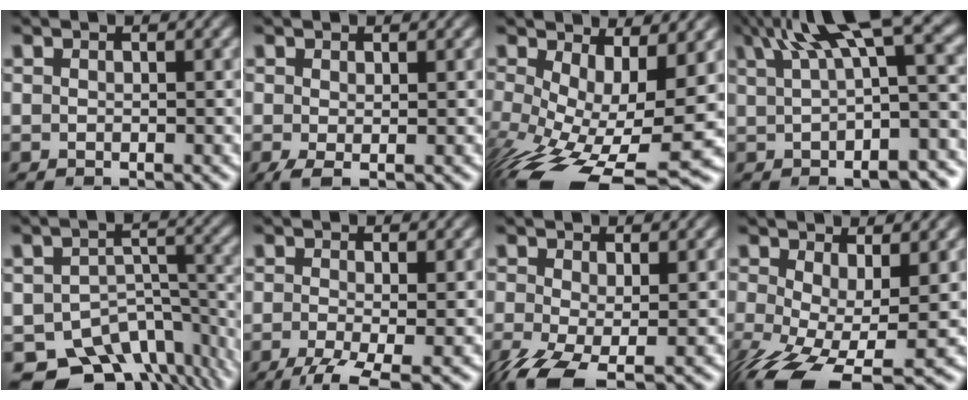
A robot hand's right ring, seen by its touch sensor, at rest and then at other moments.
{"total": 1.1, "force": [-0.4, 0.0, 1.0], "torque": [-0.020, -0.015, 0.000]}
{"total": 10.7, "force": [-4.3, 5.2, 8.3], "torque": [-0.160, -0.072, -0.027]}
{"total": 7.8, "force": [1.7, 2.2, 7.3], "torque": [-0.087, 0.019, 0.028]}
{"total": 13.5, "force": [-9.4, 7.8, 5.8], "torque": [-0.071, -0.035, -0.137]}
{"total": 4.5, "force": [-3.0, 1.7, 3.0], "torque": [-0.057, -0.025, -0.038]}
{"total": 4.2, "force": [-2.5, 1.8, 2.9], "torque": [-0.077, -0.042, -0.021]}
{"total": 6.7, "force": [-4.0, 3.0, 4.4], "torque": [-0.104, -0.062, -0.034]}